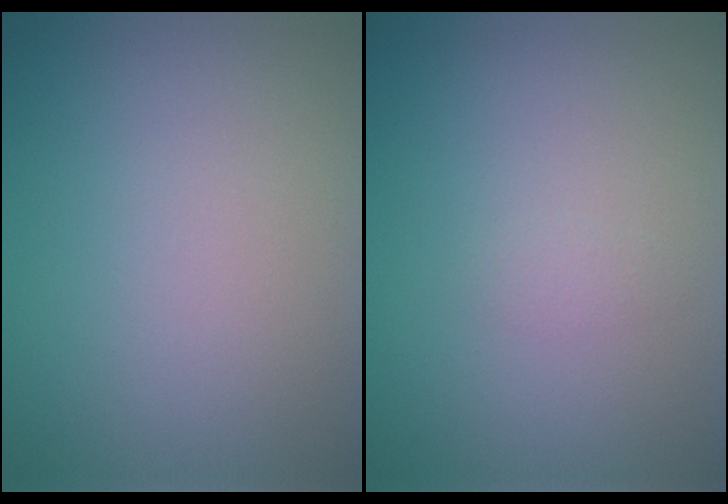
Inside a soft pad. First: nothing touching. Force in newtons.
{"total": 0.7, "press": 0.7, "slide": 0.0}